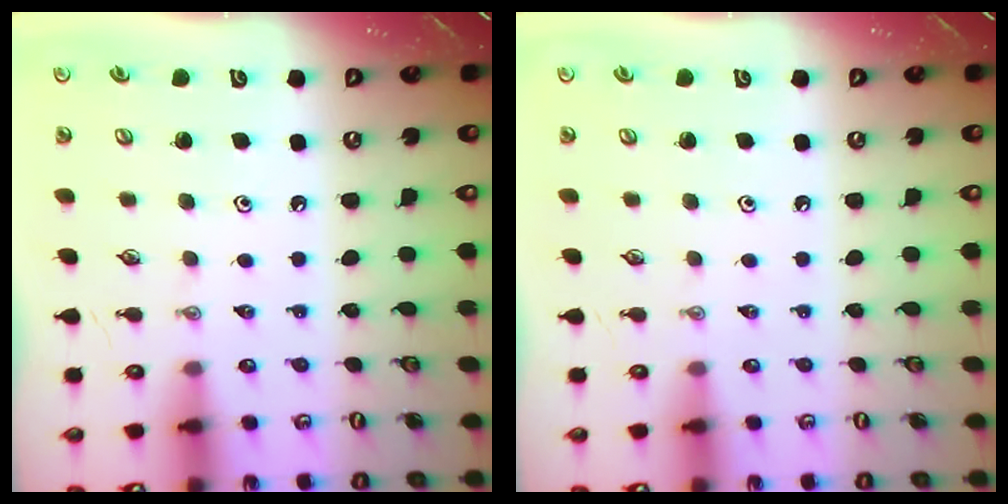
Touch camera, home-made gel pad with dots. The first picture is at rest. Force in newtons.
{"total": 0.0}